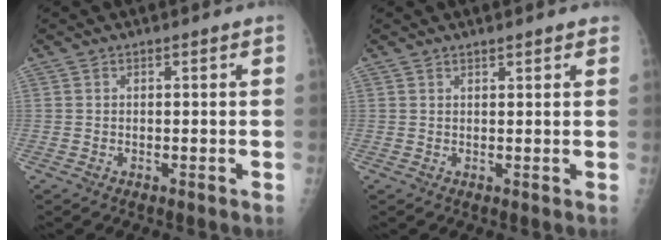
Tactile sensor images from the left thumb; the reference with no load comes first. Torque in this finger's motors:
{"motor_torque": [-0.84, 0.00, -0.51, -0.28, -0.35]}